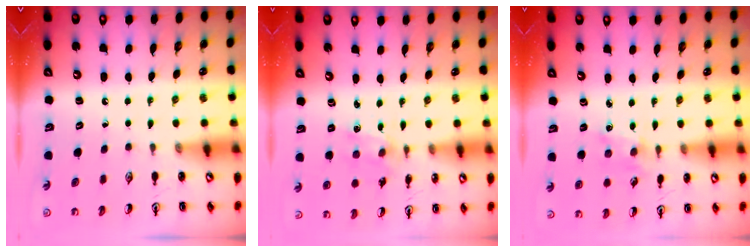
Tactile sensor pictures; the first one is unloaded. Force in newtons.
{"total": 1.9, "press": 1.9, "slide": 0.5}
{"total": 1.9, "press": 1.9, "slide": 0.3}